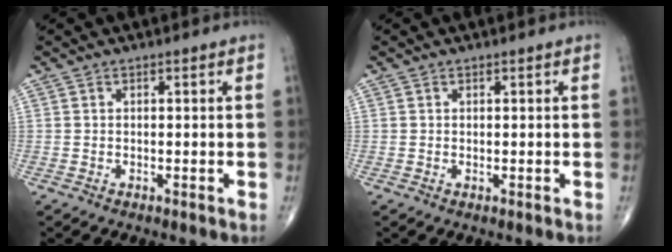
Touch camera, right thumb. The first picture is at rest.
{"total": 0.0}